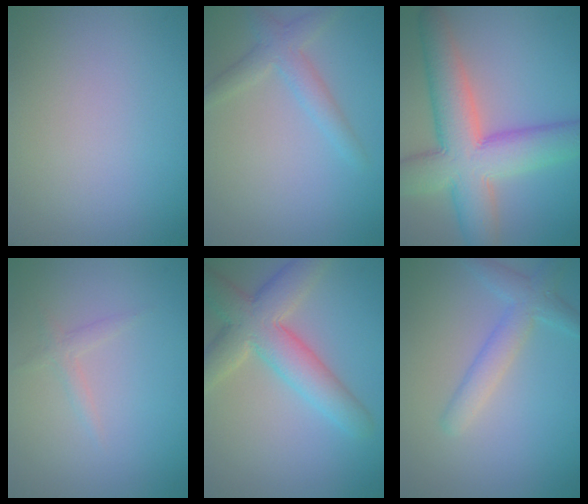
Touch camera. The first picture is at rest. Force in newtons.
{"total": 2.7, "press": 2.7, "slide": 0.1}
{"total": 10.4, "press": 10.4, "slide": 0.4}
{"total": 1.2, "press": 1.2, "slide": 0.1}
{"total": 6.8, "press": 6.8, "slide": 0.6}
{"total": 3.2, "press": 3.2, "slide": 0.0}